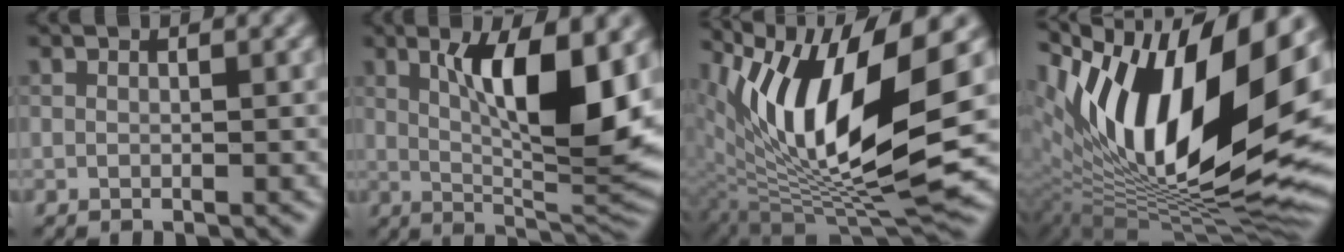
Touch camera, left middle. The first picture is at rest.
{"total": 10.6, "force": [2.4, 3.1, 9.8], "torque": [-0.143, -0.007, 0.048]}
{"total": 13.1, "force": [3.6, 4.4, 11.8], "torque": [-0.216, -0.007, 0.072]}
{"total": 16.8, "force": [4.4, 7.1, 14.6], "torque": [-0.243, 0.016, 0.069]}